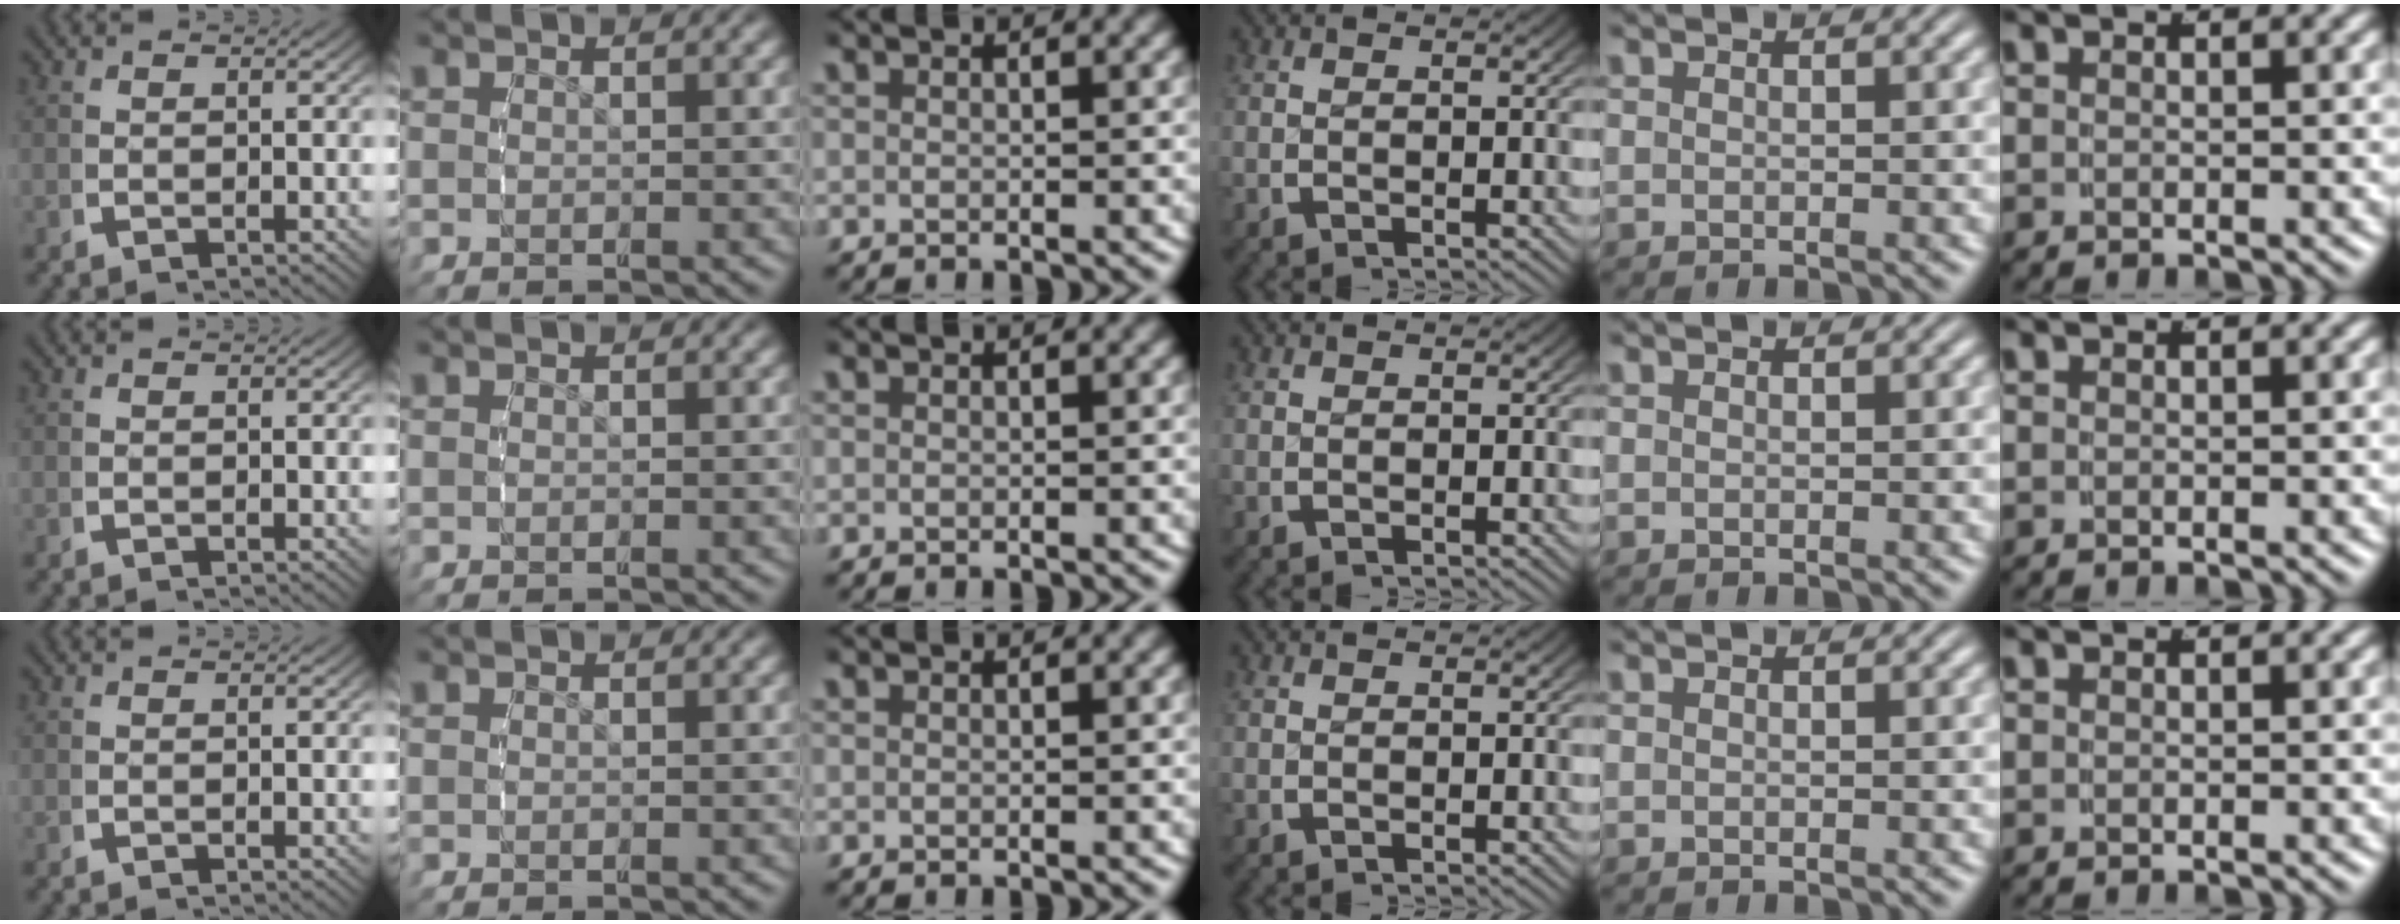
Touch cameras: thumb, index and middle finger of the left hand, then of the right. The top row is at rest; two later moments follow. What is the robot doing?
{"motion": "reach", "object": "shirt"}